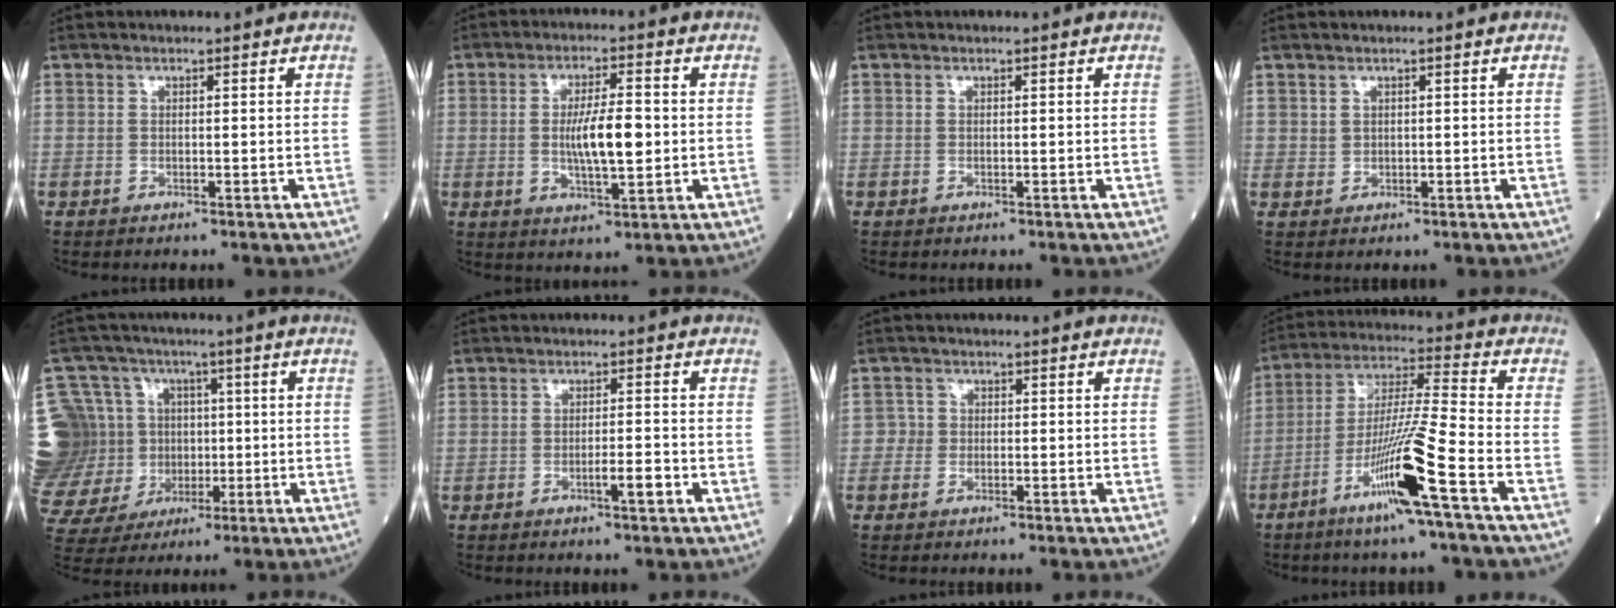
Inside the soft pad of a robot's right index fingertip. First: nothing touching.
{"total": 7.6, "force": [-0.1, 1.5, 7.4], "torque": [-0.136, -0.001, -0.001]}
{"total": 0.0}
{"total": 0.8, "force": [0.4, 0.7, 0.1], "torque": [0.009, -0.001, 0.004]}
{"total": 20.8, "force": [0.5, 18.4, 9.8], "torque": [-0.277, 0.050, 0.037]}
{"total": 2.5, "force": [-1.1, 0.2, 2.3], "torque": [-0.033, 0.000, -0.019]}
{"total": 1.2, "force": [-0.3, 1.2, 0.2], "torque": [0.004, 0.006, -0.009]}
{"total": 13.3, "force": [-6.5, -1.6, 11.5], "torque": [-0.223, -0.015, -0.122]}